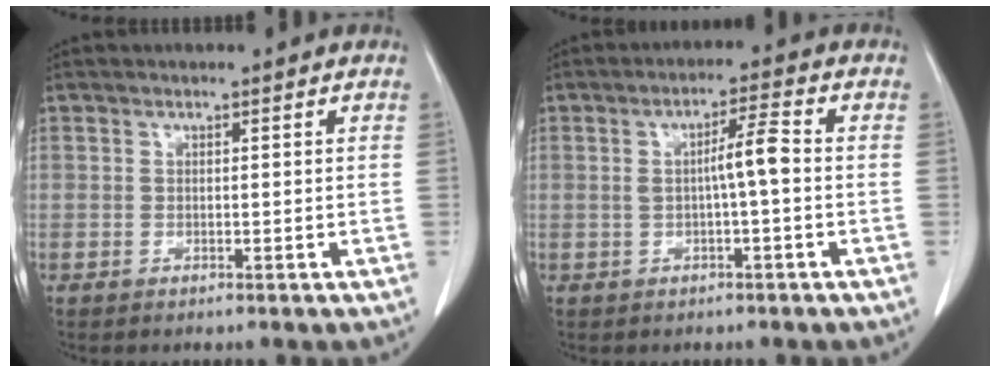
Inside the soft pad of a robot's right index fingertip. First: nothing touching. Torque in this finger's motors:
{"motor_torque": [0.38, -0.17, 0.25, 0.05]}